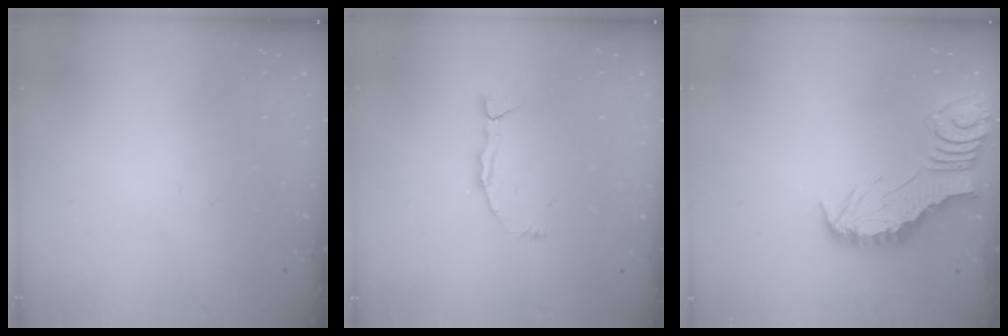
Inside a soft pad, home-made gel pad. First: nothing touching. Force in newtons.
{"total": 3.5, "press": 3.4, "slide": 0.3}
{"total": 2.5, "press": 2.5, "slide": 0.2}